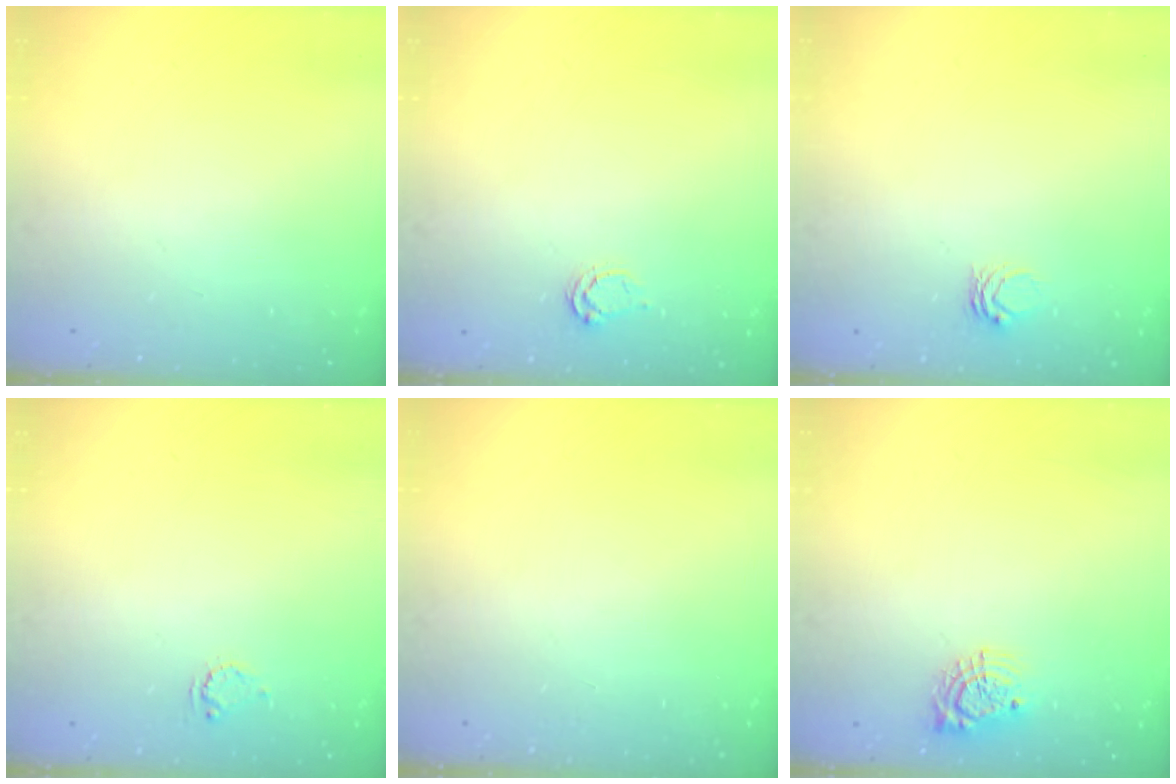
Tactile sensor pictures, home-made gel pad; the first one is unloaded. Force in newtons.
{"total": 3.2, "press": 3.1, "slide": 0.5}
{"total": 3.4, "press": 3.4, "slide": 0.4}
{"total": 3.5, "press": 3.5, "slide": 0.2}
{"total": 0.0}
{"total": 7.9, "press": 7.9, "slide": 0.4}